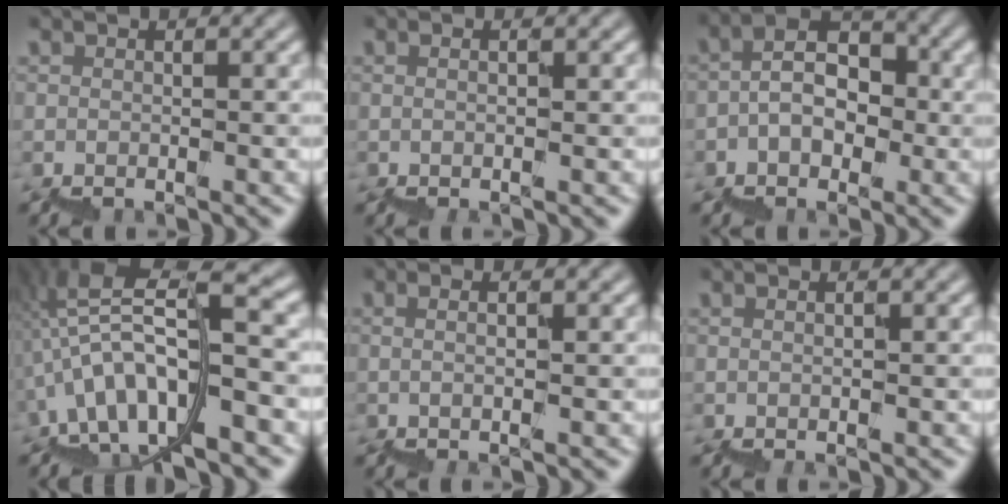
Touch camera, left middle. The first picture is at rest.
{"total": 0.9, "force": [0.2, 0.1, 0.8], "torque": [-0.011, 0.001, 0.000]}
{"total": 3.4, "force": [-0.6, 2.6, 2.1], "torque": [-0.027, 0.012, -0.021]}
{"total": 10.1, "force": [0.3, 3.5, 9.5], "torque": [-0.162, 0.028, 0.012]}
{"total": 1.5, "force": [0.3, 0.2, 1.4], "torque": [-0.025, 0.004, 0.005]}
{"total": 0.6, "force": [0.2, 0.0, 0.6], "torque": [-0.007, 0.001, 0.000]}